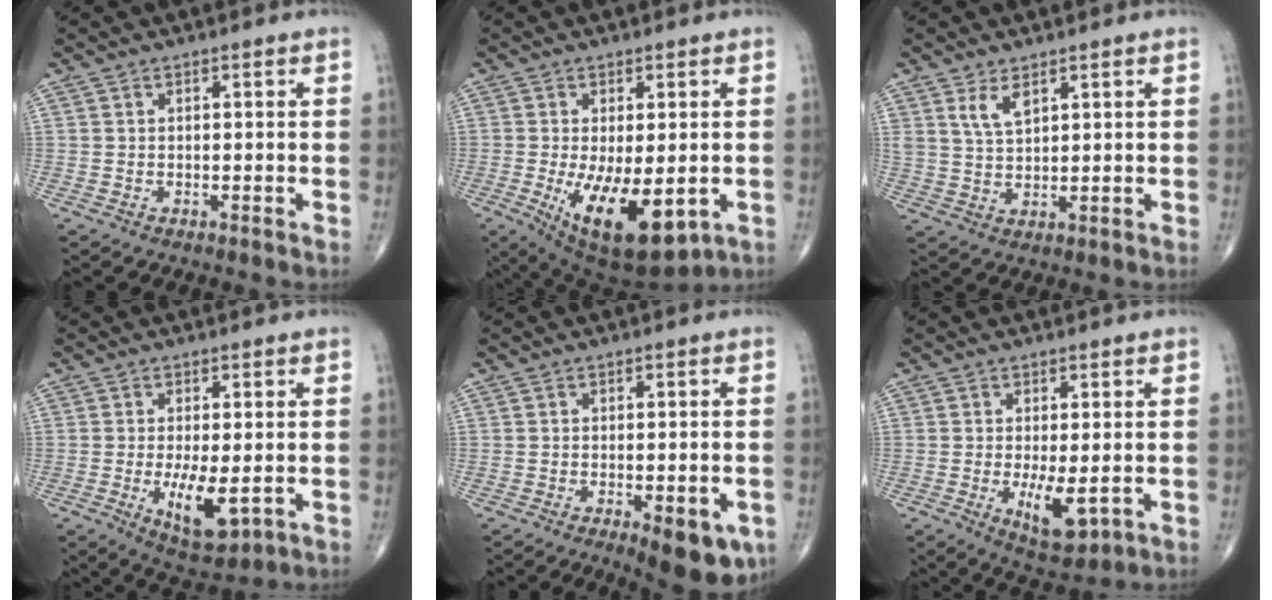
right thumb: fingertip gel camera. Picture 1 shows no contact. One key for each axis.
{"total": 14.7, "fx": -4.0, "fy": 6.4, "fz": 12.6, "tx": -0.206, "ty": -0.023, "tz": -0.040}
{"total": 4.3, "fx": 2.5, "fy": 2.1, "fz": 2.9, "tx": -0.048, "ty": -0.014, "tz": 0.054}
{"total": 8.6, "fx": -1.8, "fy": 3.4, "fz": 7.7, "tx": -0.124, "ty": -0.019, "tz": -0.020}
{"total": 9.5, "fx": -4.0, "fy": 3.5, "fz": 7.9, "tx": -0.085, "ty": 0.001, "tz": -0.046}
{"total": 7.3, "fx": -1.5, "fy": 2.9, "fz": 6.5, "tx": -0.102, "ty": -0.018, "tz": -0.015}